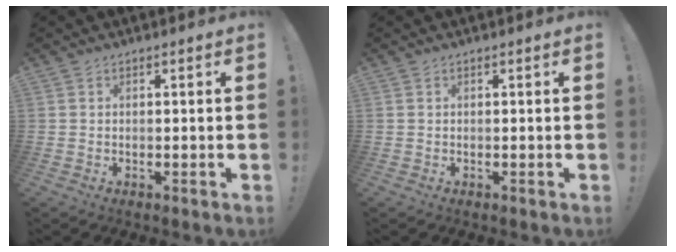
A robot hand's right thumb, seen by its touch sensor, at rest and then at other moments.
{"total": 0.0}